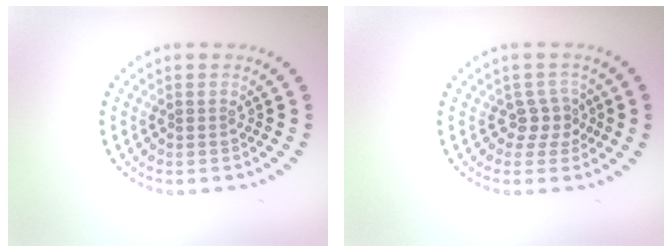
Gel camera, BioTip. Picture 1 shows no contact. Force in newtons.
{"total": 2.0, "press": 1.5, "slide": 1.3}